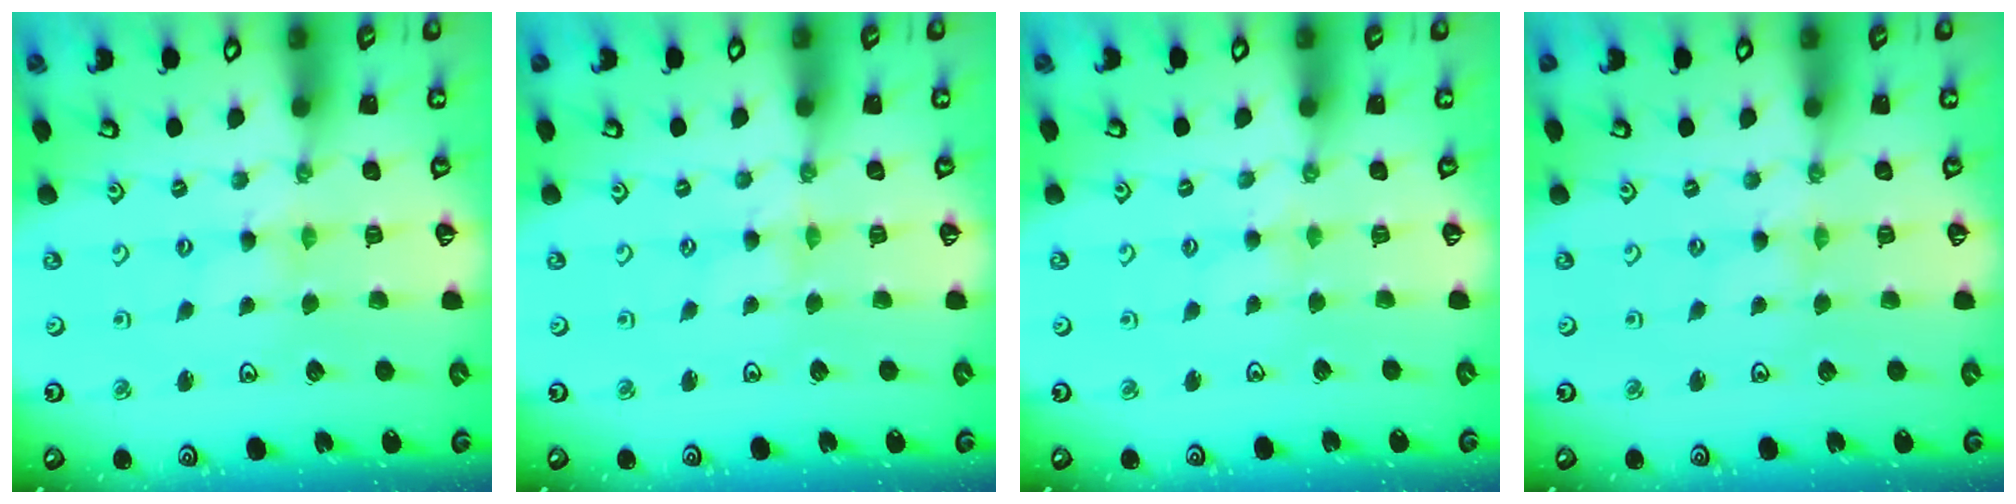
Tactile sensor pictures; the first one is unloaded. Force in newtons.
{"total": 0.0}
{"total": 1.7, "press": 1.7, "slide": 0.4}
{"total": 0.0}